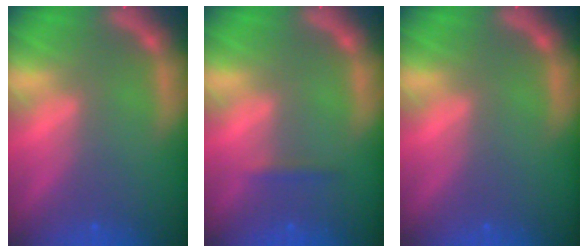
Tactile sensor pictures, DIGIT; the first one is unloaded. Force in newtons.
{"total": 0.9}
{"total": 0.0}